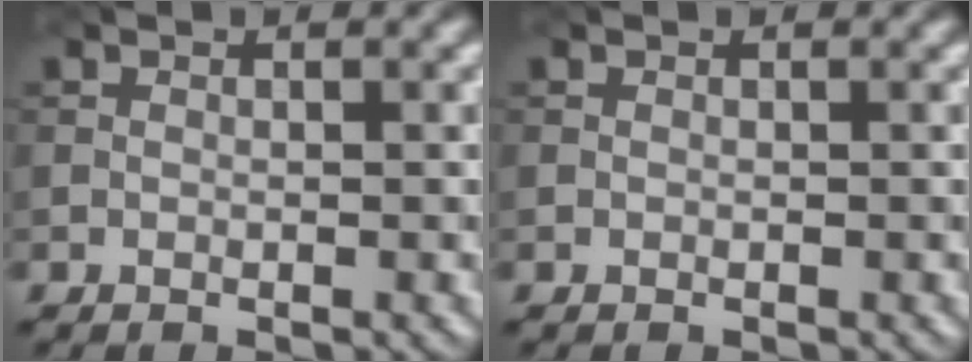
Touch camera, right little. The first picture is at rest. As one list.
[{"total": 0.0}]